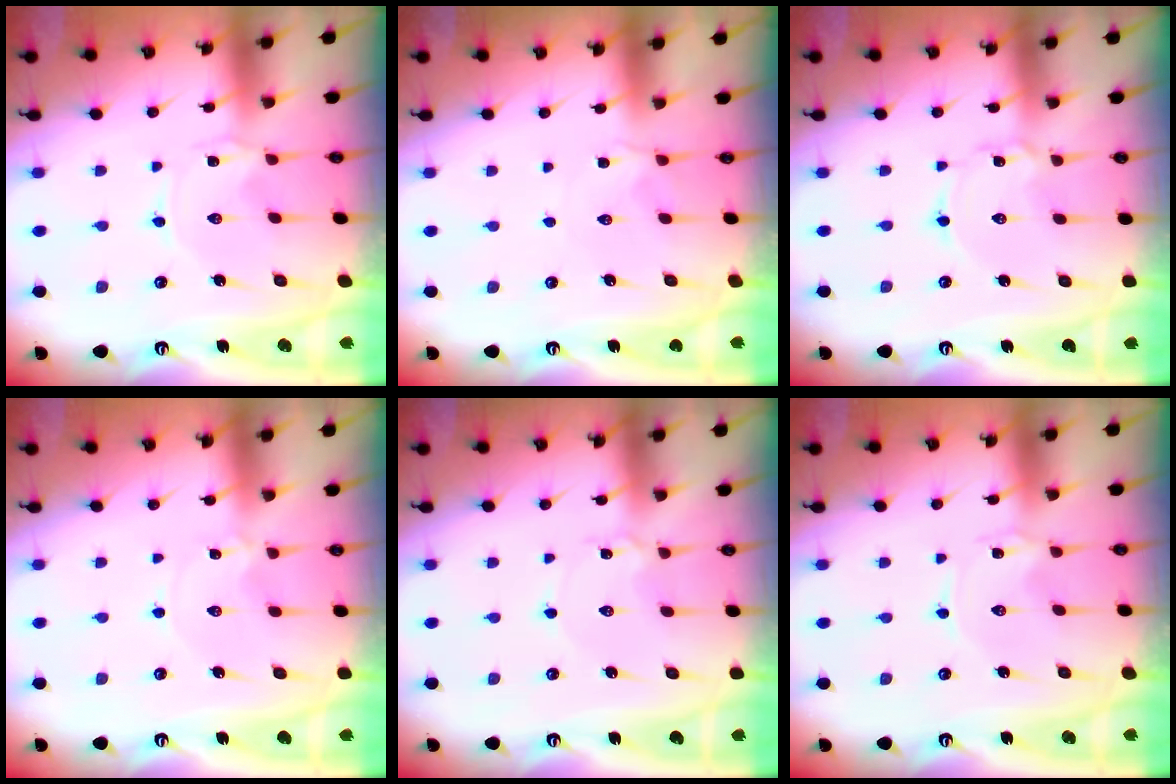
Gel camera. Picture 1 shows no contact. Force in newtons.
{"total": 2.7, "press": 2.6, "slide": 0.6}
{"total": 1.8, "press": 1.8, "slide": 0.1}
{"total": 0.0}
{"total": 2.6, "press": 2.6, "slide": 0.2}
{"total": 0.0}